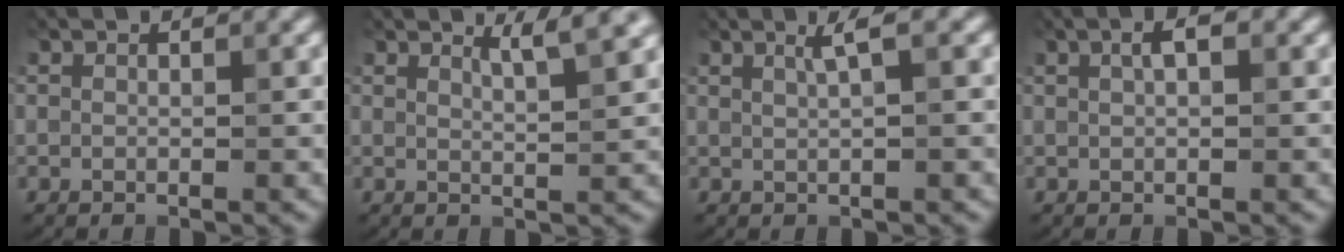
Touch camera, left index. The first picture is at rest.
{"total": 2.5, "force": [1.9, 0.4, 1.7], "torque": [-0.011, 0.002, 0.026]}
{"total": 2.0, "force": [0.8, 0.4, 1.8], "torque": [-0.027, 0.006, 0.012]}
{"total": 1.8, "force": [0.7, 0.7, 1.5], "torque": [-0.026, 0.005, 0.011]}